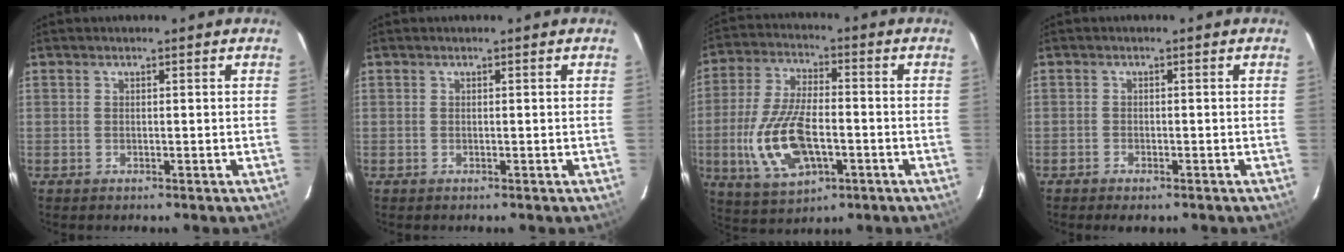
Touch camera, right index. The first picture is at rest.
{"total": 0.0}
{"total": 14.9, "force": [-3.7, 6.9, 12.7], "torque": [-0.273, -0.006, -0.060]}
{"total": 2.4, "force": [-1.8, 1.1, 1.2], "torque": [-0.031, -0.005, -0.032]}